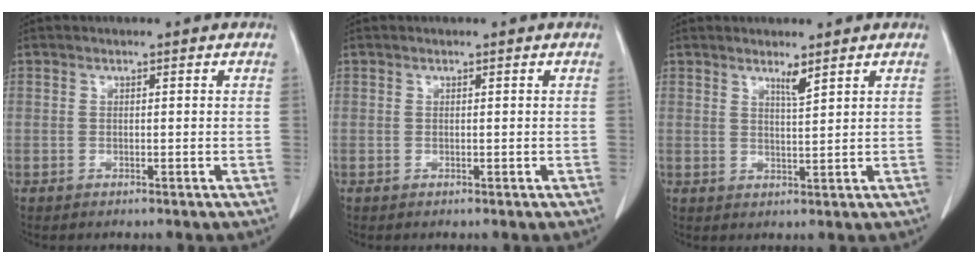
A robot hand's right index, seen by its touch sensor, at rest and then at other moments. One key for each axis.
{"total": 0.0}
{"total": 2.4, "fx": 1.7, "fy": 0.1, "fz": 1.7, "tx": -0.033, "ty": -0.005, "tz": 0.031}